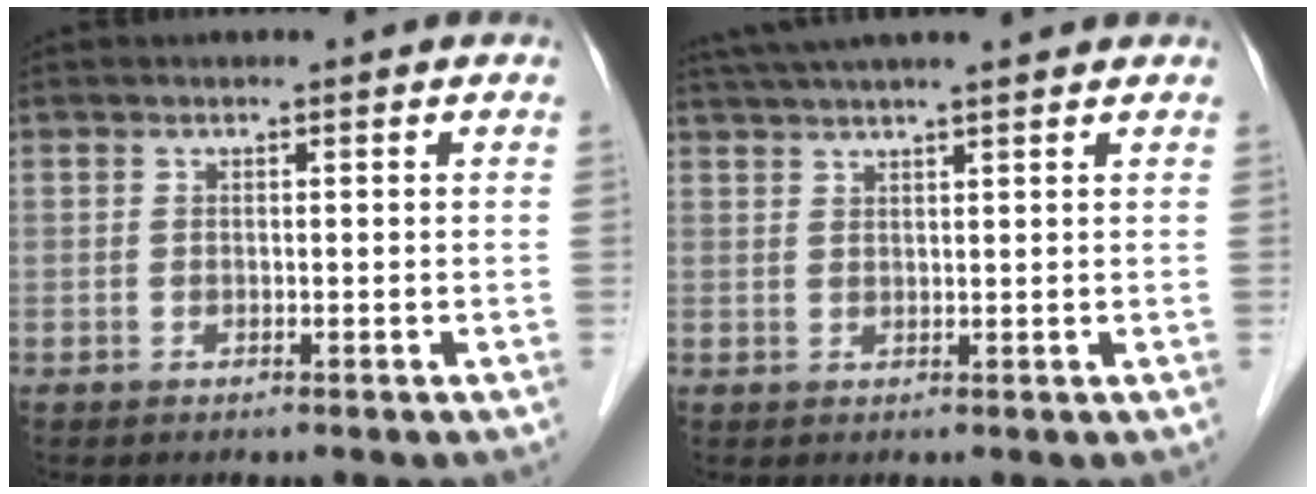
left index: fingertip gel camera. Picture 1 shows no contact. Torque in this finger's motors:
{"motor_torque": [0.95, -1.18, 0.38, 0.10]}